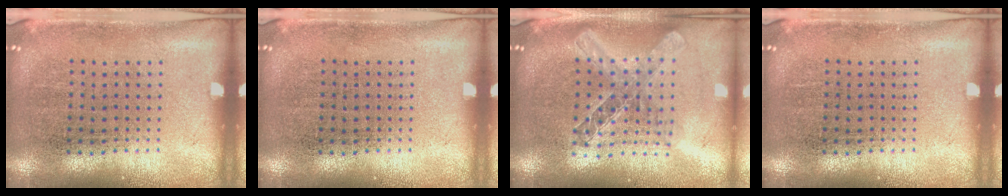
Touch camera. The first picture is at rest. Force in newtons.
{"total": 0.0}
{"total": 2.1, "press": 1.7, "slide": 1.1}
{"total": 0.0}